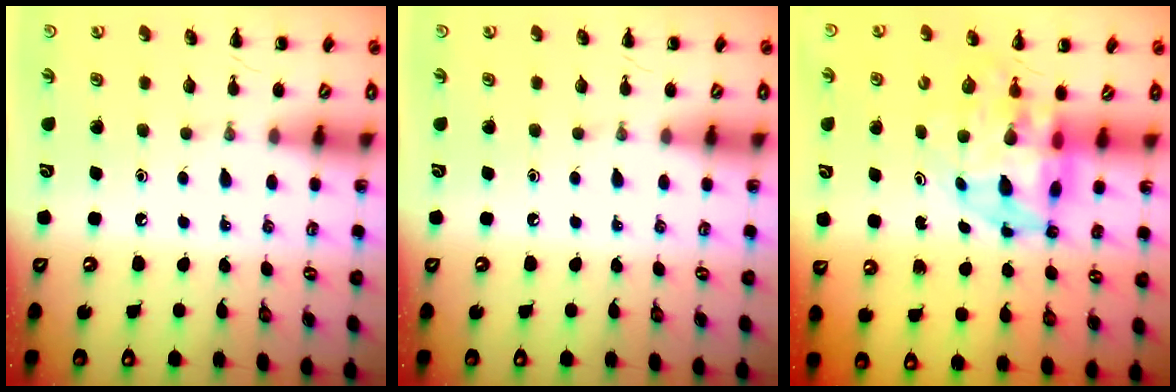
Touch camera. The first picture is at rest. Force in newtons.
{"total": 0.0}
{"total": 6.3, "press": 5.9, "slide": 2.0}